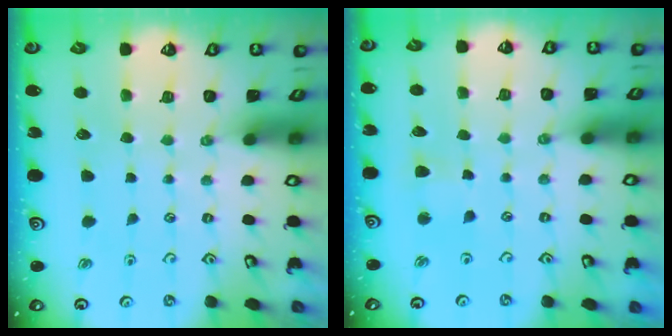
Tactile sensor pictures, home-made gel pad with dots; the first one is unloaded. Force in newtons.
{"total": 2.4, "press": 2.4, "slide": 0.5}